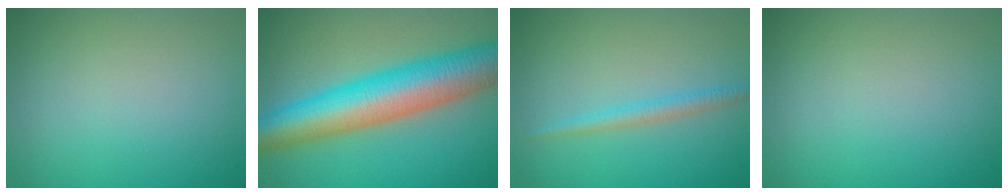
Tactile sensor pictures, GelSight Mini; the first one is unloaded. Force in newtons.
{"total": 11.0, "press": 11.0, "slide": 0.2}
{"total": 1.7, "press": 1.7, "slide": 0.1}
{"total": 0.0}